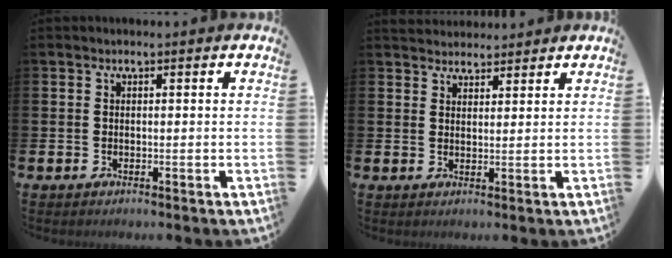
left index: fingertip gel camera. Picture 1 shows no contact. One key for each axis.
{"total": 3.0, "fx": 2.8, "fy": 0.9, "fz": -0.1, "tx": 0.005, "ty": -0.014, "tz": 0.052}